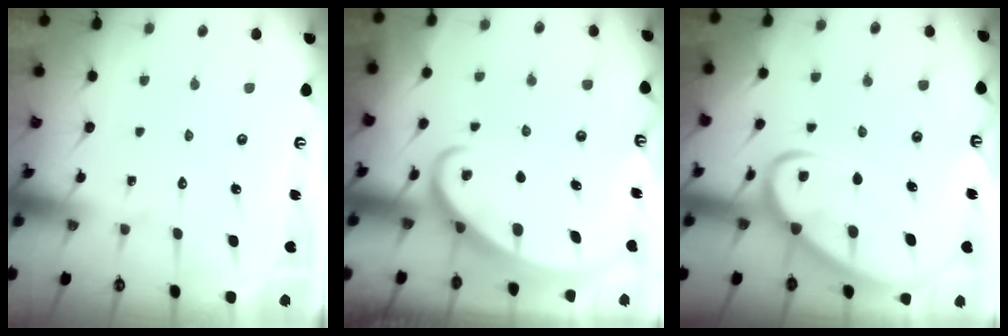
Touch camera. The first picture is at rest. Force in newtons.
{"total": 2.7, "press": 2.7, "slide": 0.3}
{"total": 6.5, "press": 6.4, "slide": 0.7}